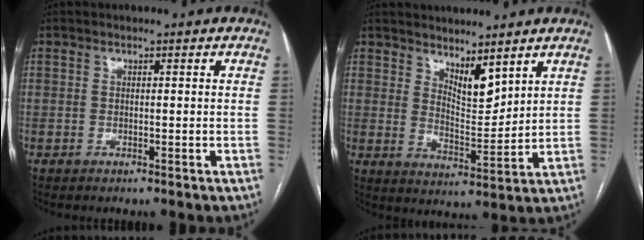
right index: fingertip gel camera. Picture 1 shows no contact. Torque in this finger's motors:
{"motor_torque": [0.08, 0.37, 0.09, 0.01]}